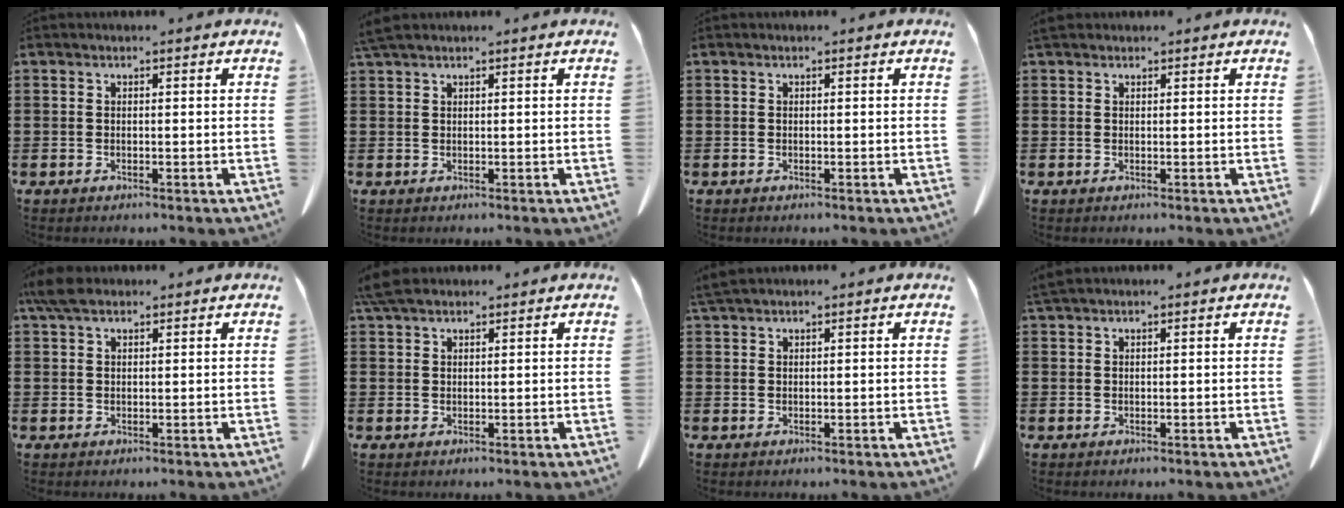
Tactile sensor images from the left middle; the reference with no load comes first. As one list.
[{"total": 1.6, "force": [1.3, 0.1, 0.9], "torque": [-0.022, -0.001, 0.026]}, {"total": 0.0}, {"total": 1.0, "force": [0.8, 0.4, 0.4], "torque": [-0.010, 0.001, 0.016]}, {"total": 3.4, "force": [2.3, 1.4, 2.1], "torque": [-0.048, 0.006, 0.043]}, {"total": 3.6, "force": [3.0, 1.1, 1.8], "torque": [-0.045, 0.000, 0.058]}, {"total": 1.6, "force": [1.4, 0.0, 0.8], "torque": [-0.019, -0.001, 0.028]}, {"total": 1.1, "force": [1.0, 0.0, 0.5], "torque": [-0.013, -0.002, 0.020]}]